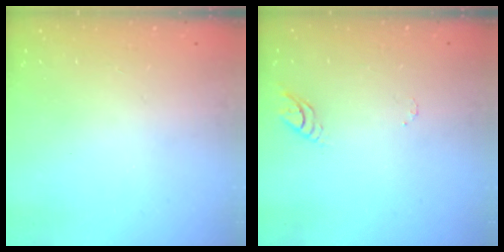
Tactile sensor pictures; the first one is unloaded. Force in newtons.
{"total": 3.4, "press": 3.4, "slide": 0.4}